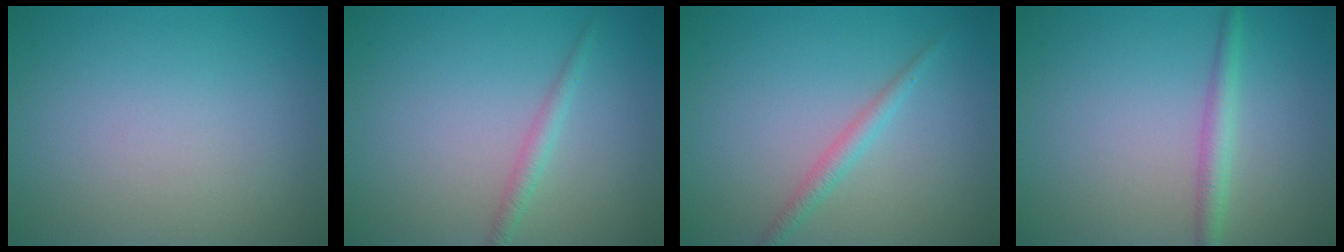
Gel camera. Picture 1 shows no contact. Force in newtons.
{"total": 1.4, "press": 1.4, "slide": 0.0}
{"total": 1.6, "press": 1.6, "slide": 0.1}
{"total": 2.0, "press": 2.0, "slide": 0.0}